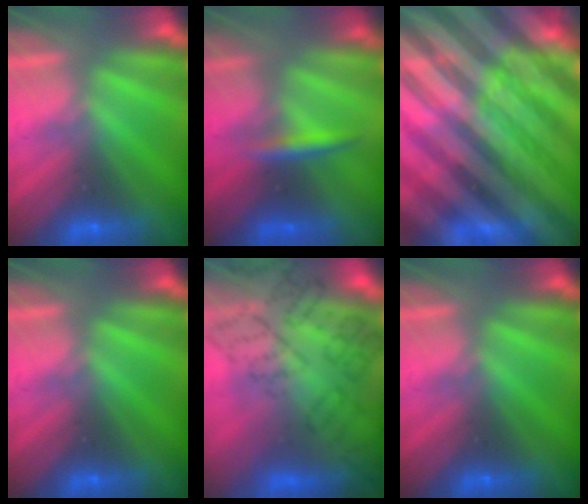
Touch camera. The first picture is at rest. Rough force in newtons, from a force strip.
{"total": 2.5}
{"total": 7.6}
{"total": 0.0}
{"total": 8.7}
{"total": 0.0}